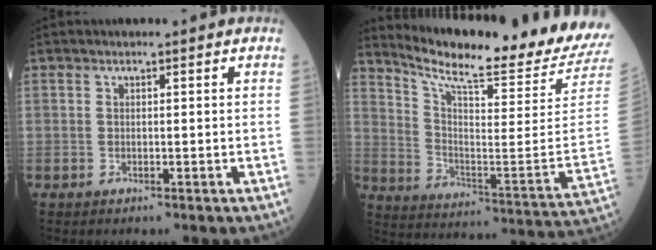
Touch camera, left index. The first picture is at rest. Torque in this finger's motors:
{"motor_torque": [0.39, -0.75, 0.19, 0.06]}